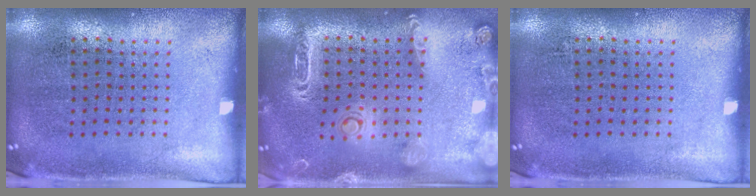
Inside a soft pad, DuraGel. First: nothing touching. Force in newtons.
{"total": 2.0, "press": 1.9, "slide": 0.6}
{"total": 0.0}